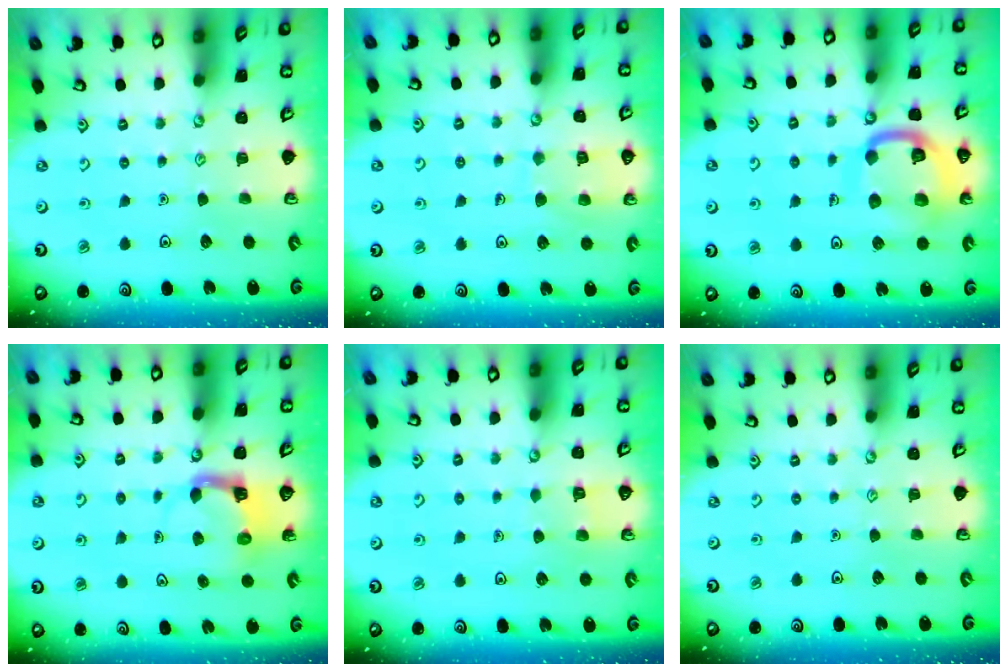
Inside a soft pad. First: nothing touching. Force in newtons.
{"total": 7.6, "press": 7.5, "slide": 0.7}
{"total": 15.6, "press": 15.5, "slide": 1.6}
{"total": 4.6, "press": 4.6, "slide": 0.1}
{"total": 4.3, "press": 4.3, "slide": 0.4}
{"total": 0.0}